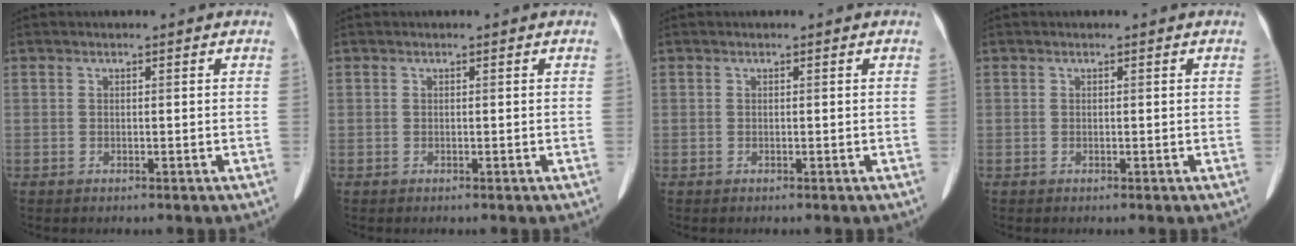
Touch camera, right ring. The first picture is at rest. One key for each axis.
{"total": 0.0}
{"total": 0.0}
{"total": 0.0}